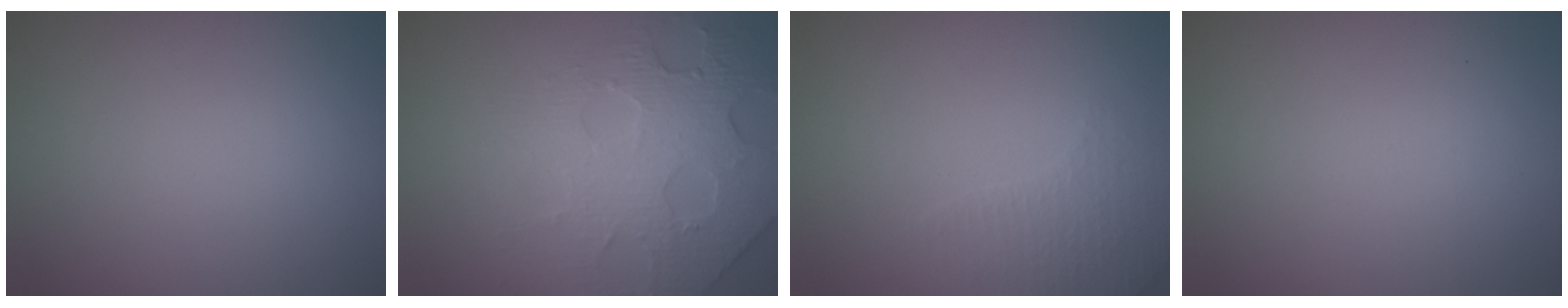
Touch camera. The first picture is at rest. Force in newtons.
{"total": 5.2, "press": 4.6, "slide": 2.3}
{"total": 2.3, "press": 2.2, "slide": 0.7}
{"total": 0.0}